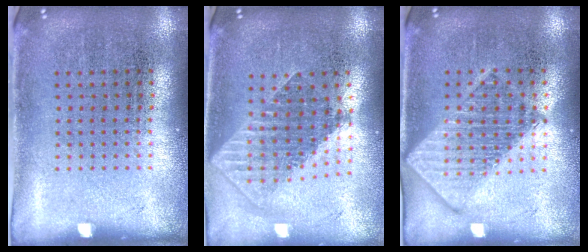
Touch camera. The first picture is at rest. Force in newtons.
{"total": 1.8, "press": 1.4, "slide": 1.0}
{"total": 2.4, "press": 2.4, "slide": 0.3}